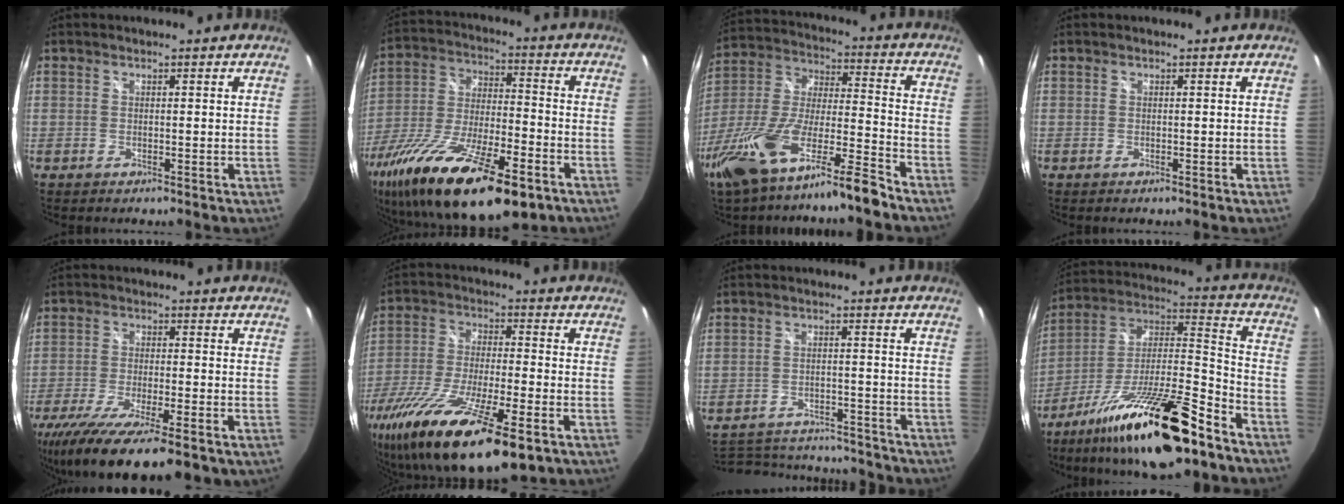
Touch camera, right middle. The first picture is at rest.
{"total": 27.8, "force": [-16.9, 9.0, 20.1], "torque": [-0.385, -0.051, -0.279]}
{"total": 19.2, "force": [-13.5, 2.7, 13.3], "torque": [-0.272, -0.022, -0.249]}
{"total": 0.0}
{"total": 17.4, "force": [-12.4, 3.8, 11.6], "torque": [-0.228, -0.063, -0.204]}
{"total": 24.1, "force": [-15.2, 5.6, 17.8], "torque": [-0.347, -0.065, -0.264]}
{"total": 19.3, "force": [-17.0, 6.1, 6.8], "torque": [-0.147, 0.010, -0.221]}
{"total": 24.8, "force": [-16.0, 5.8, 18.0], "torque": [-0.305, -0.013, -0.265]}